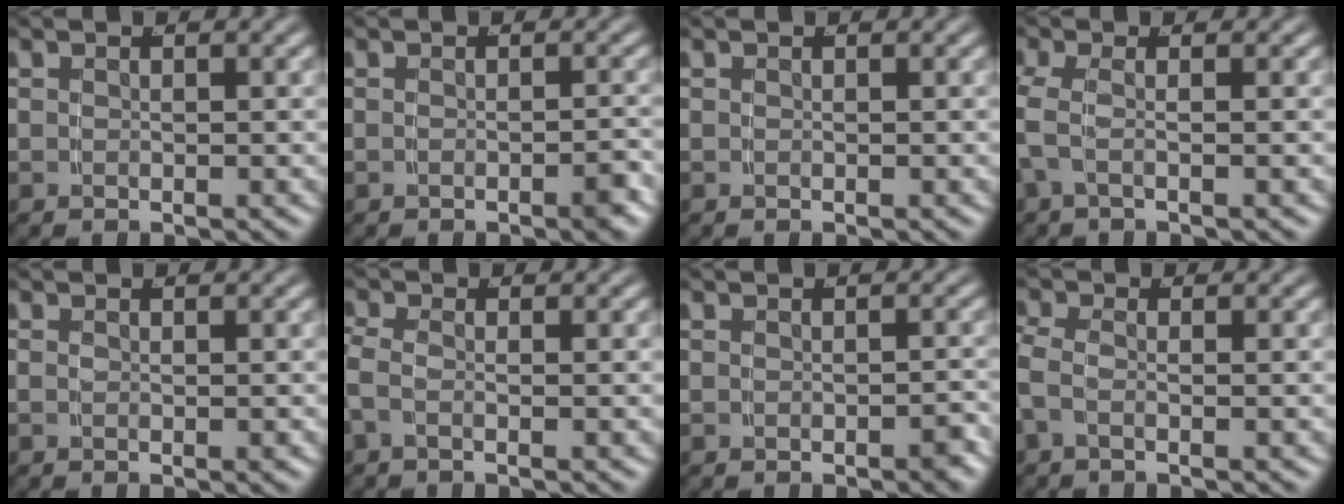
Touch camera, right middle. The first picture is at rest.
{"total": 1.2, "force": [-0.9, 0.1, 0.8], "torque": [-0.013, 0.005, -0.019]}
{"total": 0.0}
{"total": 2.3, "force": [-0.1, 0.6, 2.2], "torque": [-0.054, -0.002, -0.001]}
{"total": 0.5, "force": [-0.2, -0.5, 0.2], "torque": [-0.007, -0.006, 0.002]}
{"total": 1.8, "force": [-0.6, 0.8, 1.5], "torque": [-0.044, -0.009, -0.009]}
{"total": 1.0, "force": [-0.8, 0.3, 0.5], "torque": [-0.007, 0.003, -0.016]}
{"total": 2.2, "force": [-0.6, 1.1, 1.8], "torque": [-0.050, -0.008, -0.010]}